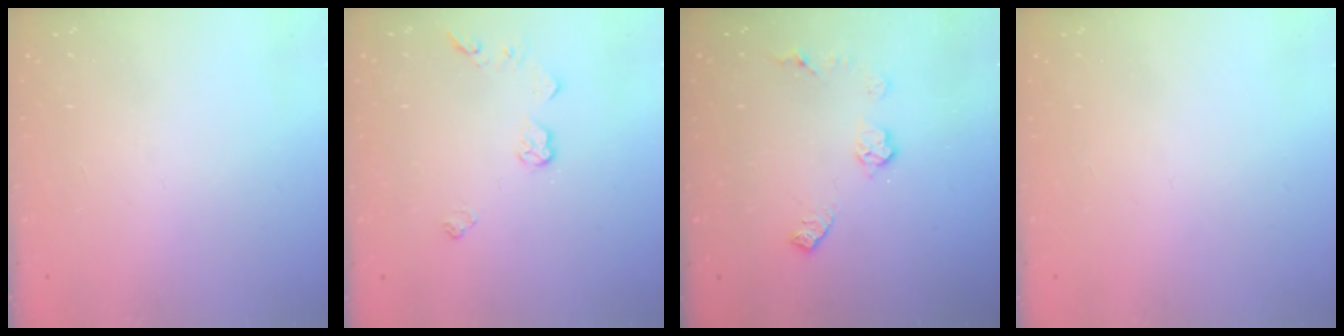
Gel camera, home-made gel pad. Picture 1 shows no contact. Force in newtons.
{"total": 4.5, "press": 4.5, "slide": 0.4}
{"total": 7.6, "press": 7.6, "slide": 0.5}
{"total": 0.0}